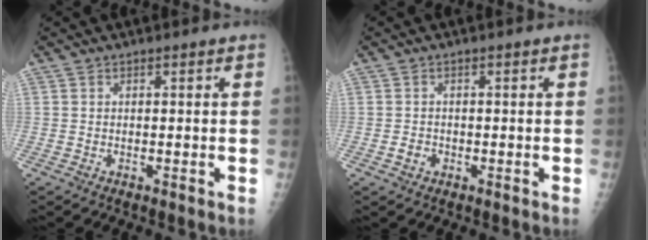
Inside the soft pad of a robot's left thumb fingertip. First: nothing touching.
{"total": 1.8, "force": [-0.8, 1.5, 0.6], "torque": [-0.001, 0.005, -0.012]}